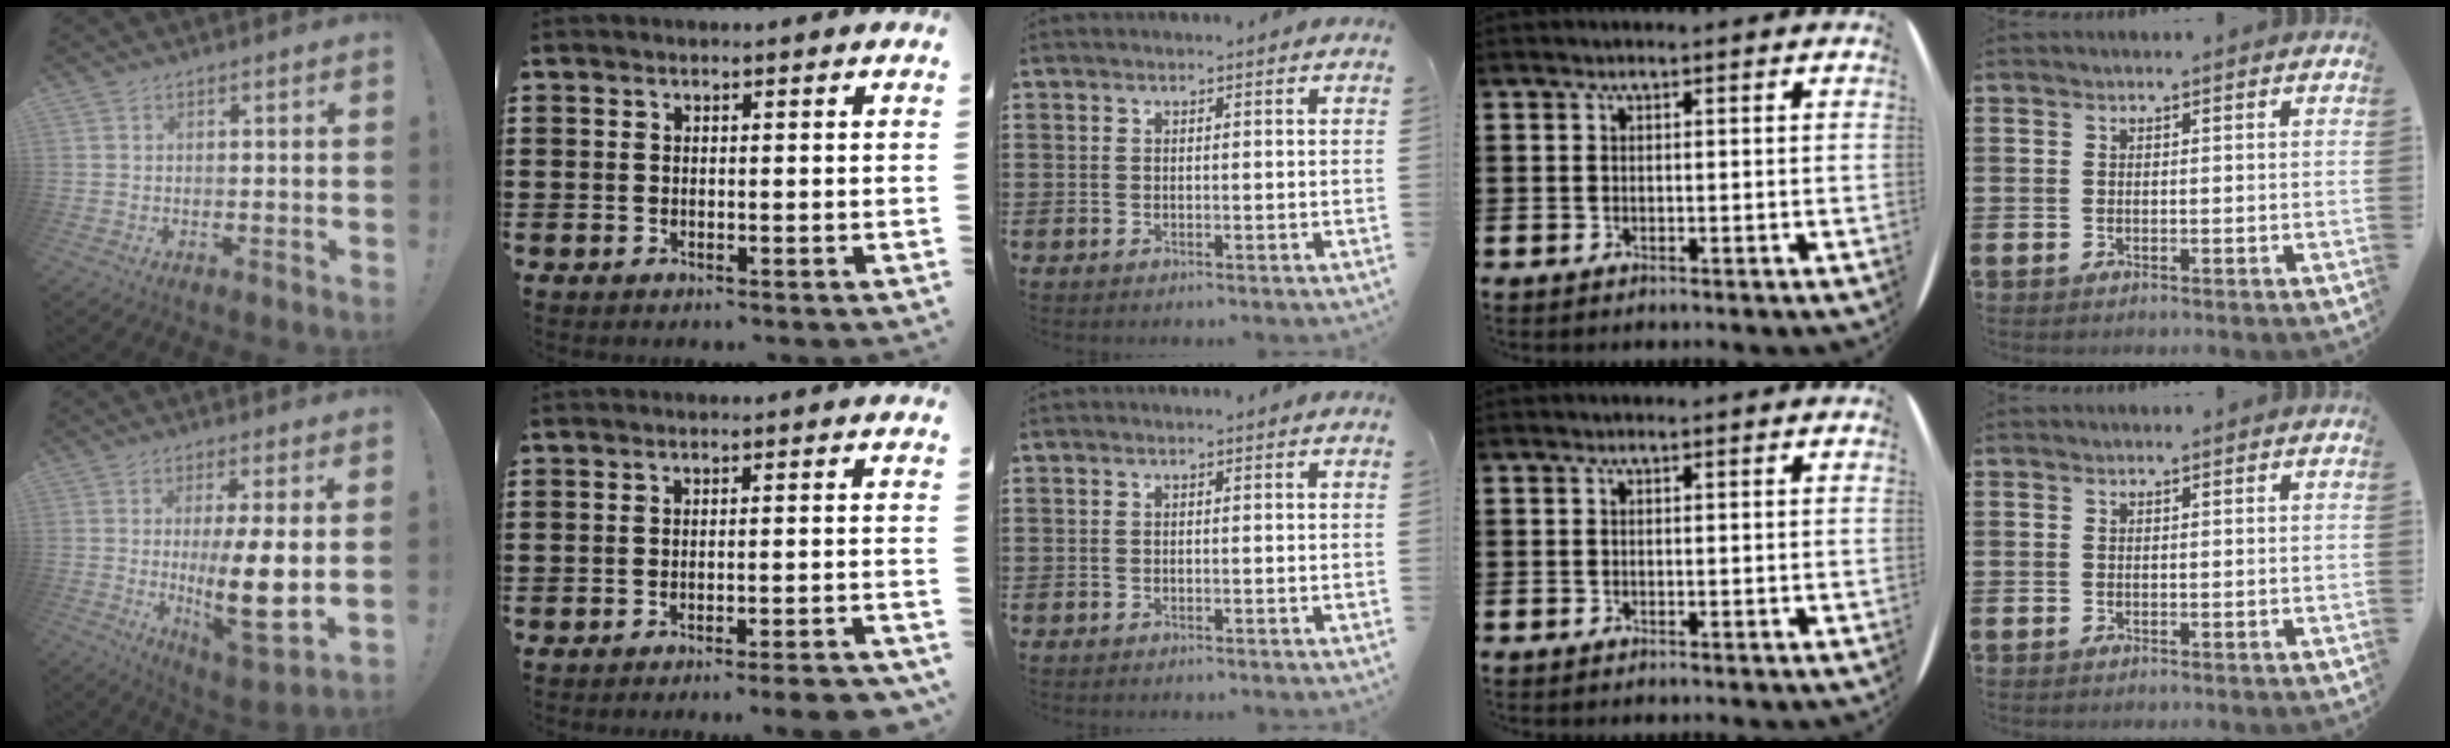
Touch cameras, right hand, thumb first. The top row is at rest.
{"thumb": {"total": 14.0, "force": [0.3, 3.5, 13.6], "torque": [-0.208, -0.023, 0.007]}, "index": {"total": 2.9, "force": [-2.6, -0.2, 1.3], "torque": [-0.023, -0.004, -0.051]}}